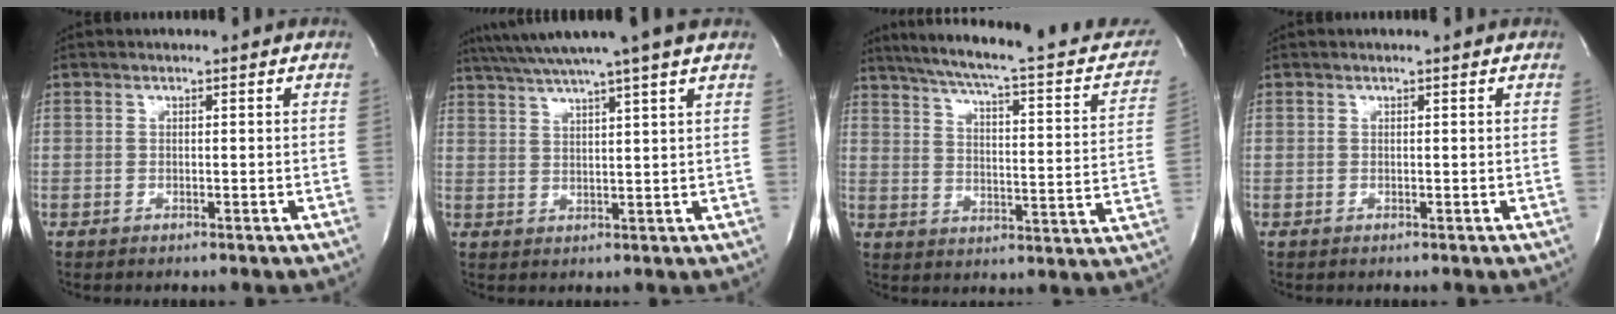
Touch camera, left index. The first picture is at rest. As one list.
[{"total": 12.1, "force": [10.1, -1.9, 6.4], "torque": [-0.115, 0.013, 0.145]}, {"total": 25.3, "force": [21.0, 4.2, 13.5], "torque": [-0.196, -0.009, 0.261]}, {"total": 0.6, "force": [0.5, 0.0, 0.2], "torque": [-0.002, 0.003, 0.007]}]